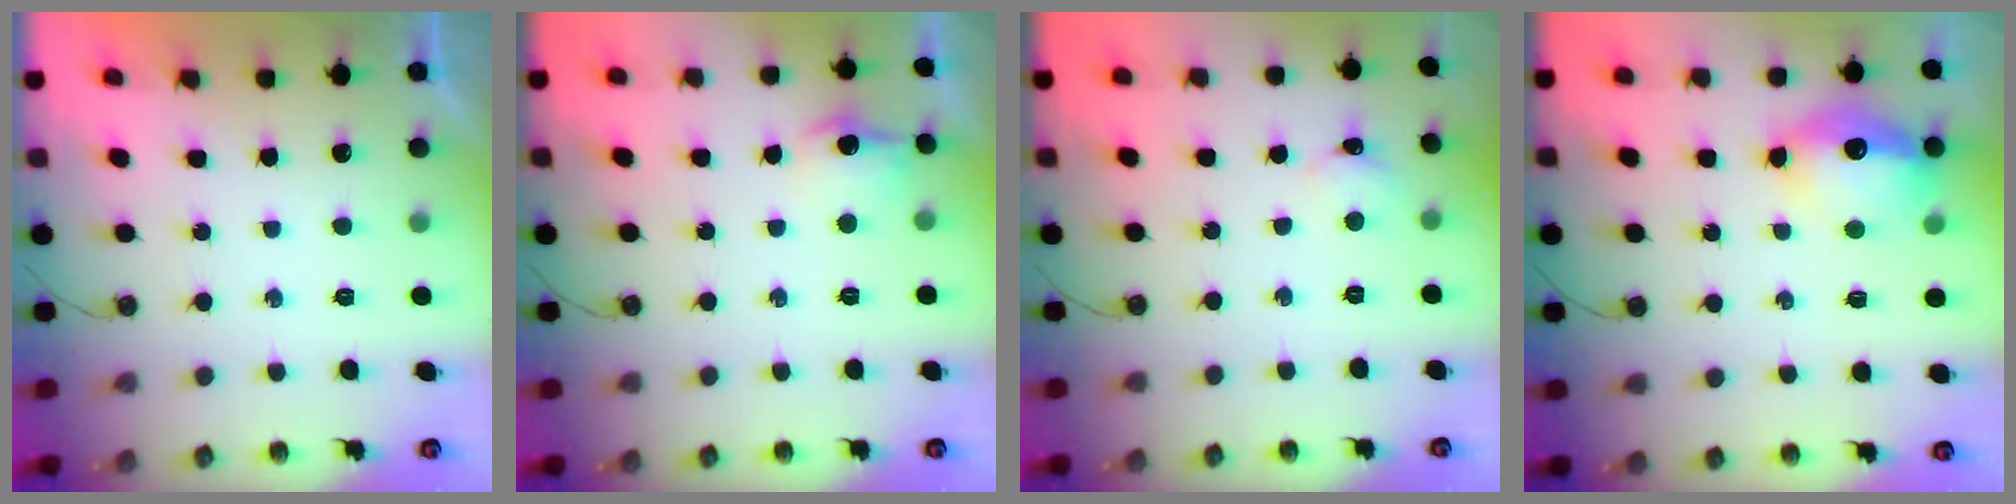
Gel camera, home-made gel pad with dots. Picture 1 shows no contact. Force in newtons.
{"total": 8.7, "press": 8.7, "slide": 0.9}
{"total": 2.6, "press": 2.6, "slide": 0.4}
{"total": 12.7, "press": 12.7, "slide": 1.0}